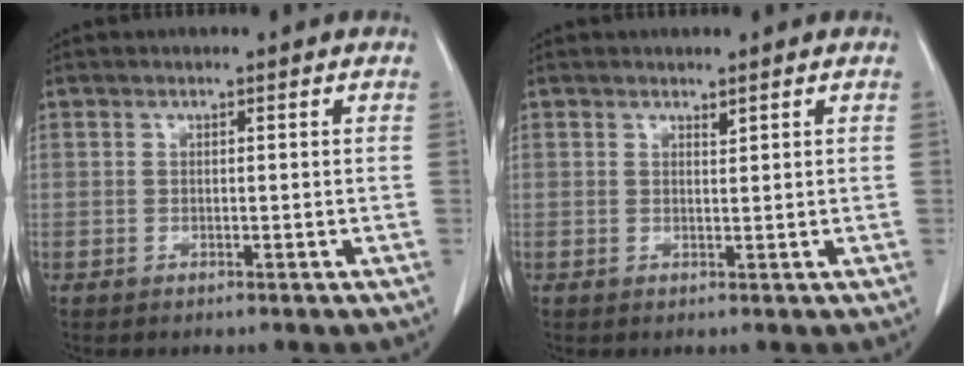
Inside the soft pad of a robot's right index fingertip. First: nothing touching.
{"total": 0.6, "force": [0.6, 0.0, 0.2], "torque": [-0.008, -0.007, 0.010]}